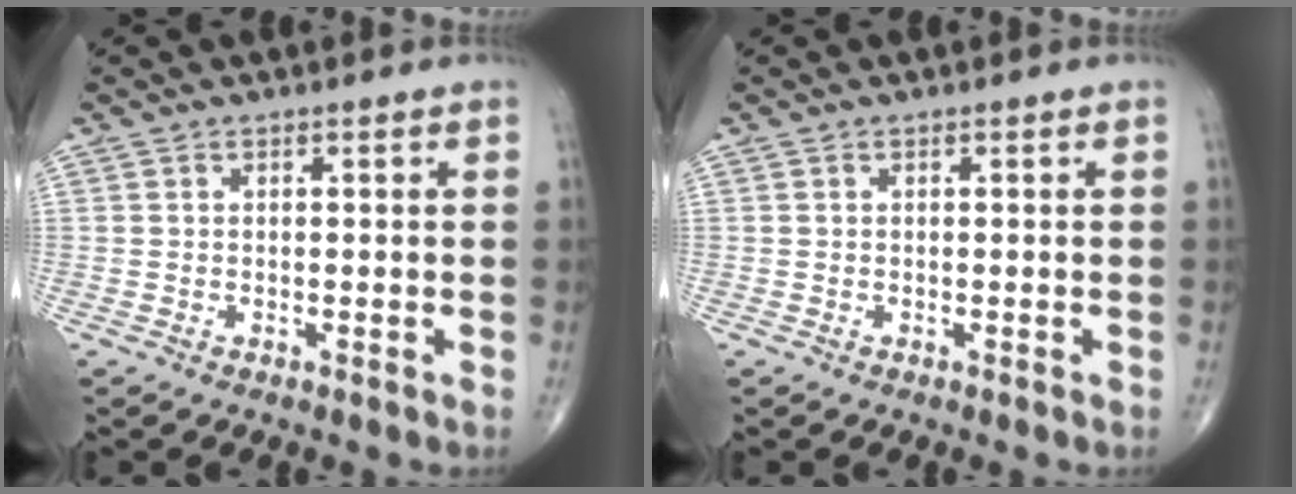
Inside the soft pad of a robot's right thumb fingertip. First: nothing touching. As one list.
[{"total": 0.0}]